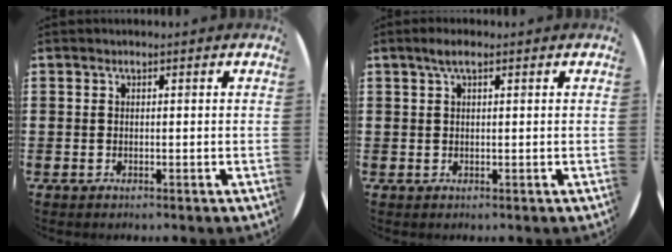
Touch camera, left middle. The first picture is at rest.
{"total": 1.9, "force": [1.0, 0.4, 1.6], "torque": [-0.032, 0.007, 0.016]}